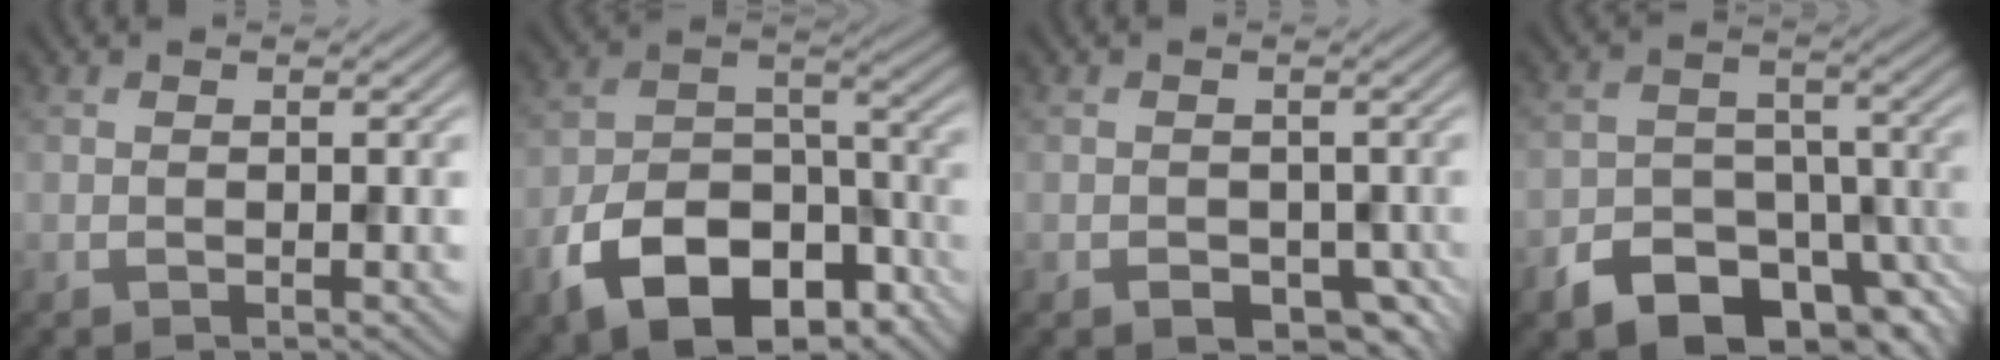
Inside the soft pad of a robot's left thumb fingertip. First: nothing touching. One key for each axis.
{"total": 15.5, "fx": -9.3, "fy": 8.6, "fz": 8.9, "tx": -0.179, "ty": -0.032, "tz": -0.156}
{"total": 3.4, "fx": -1.5, "fy": 2.5, "fz": 1.8, "tx": -0.029, "ty": -0.016, "tz": -0.025}
{"total": 11.2, "fx": -7.4, "fy": 6.5, "fz": 5.3, "tx": -0.093, "ty": -0.013, "tz": -0.122}